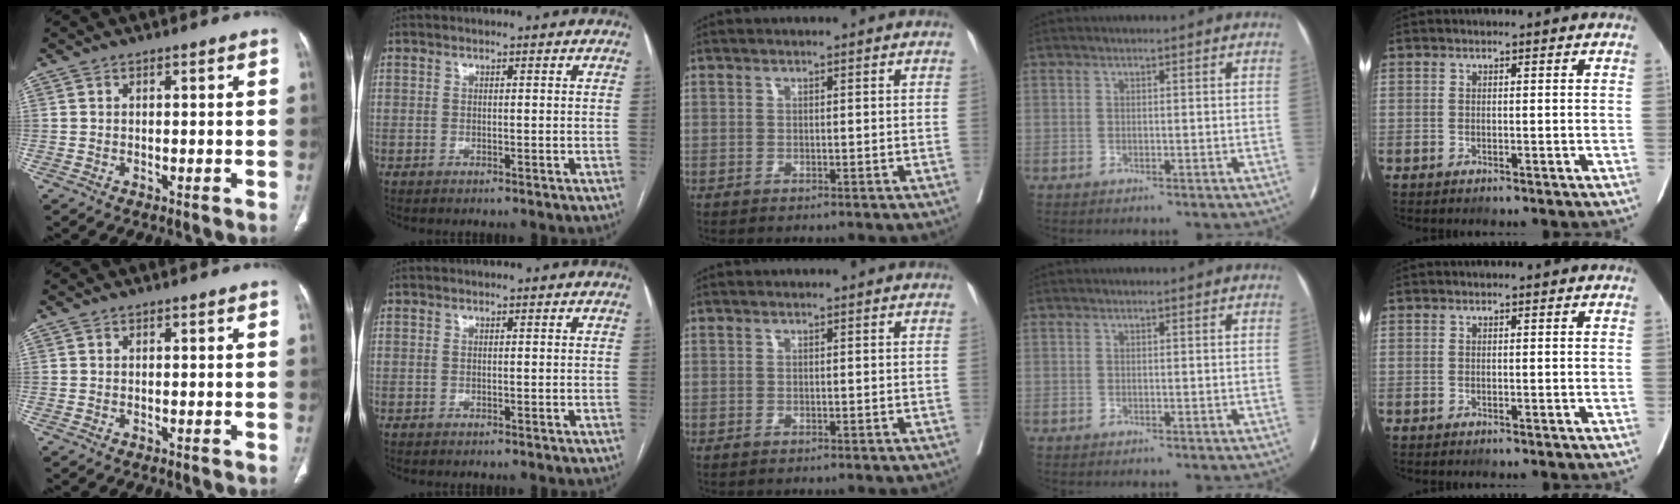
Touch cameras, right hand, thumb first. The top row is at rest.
{}